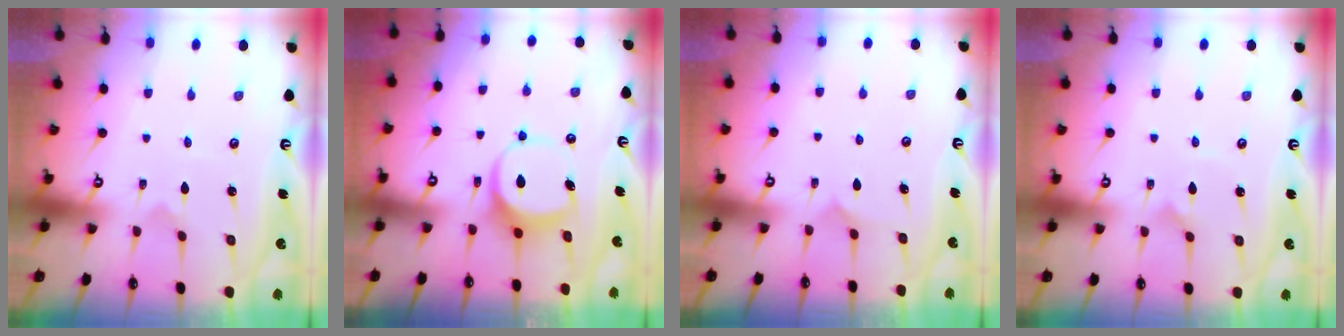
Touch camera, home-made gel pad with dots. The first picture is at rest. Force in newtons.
{"total": 7.0, "press": 7.0, "slide": 0.6}
{"total": 3.9, "press": 3.9, "slide": 0.4}
{"total": 1.4, "press": 1.4, "slide": 0.1}